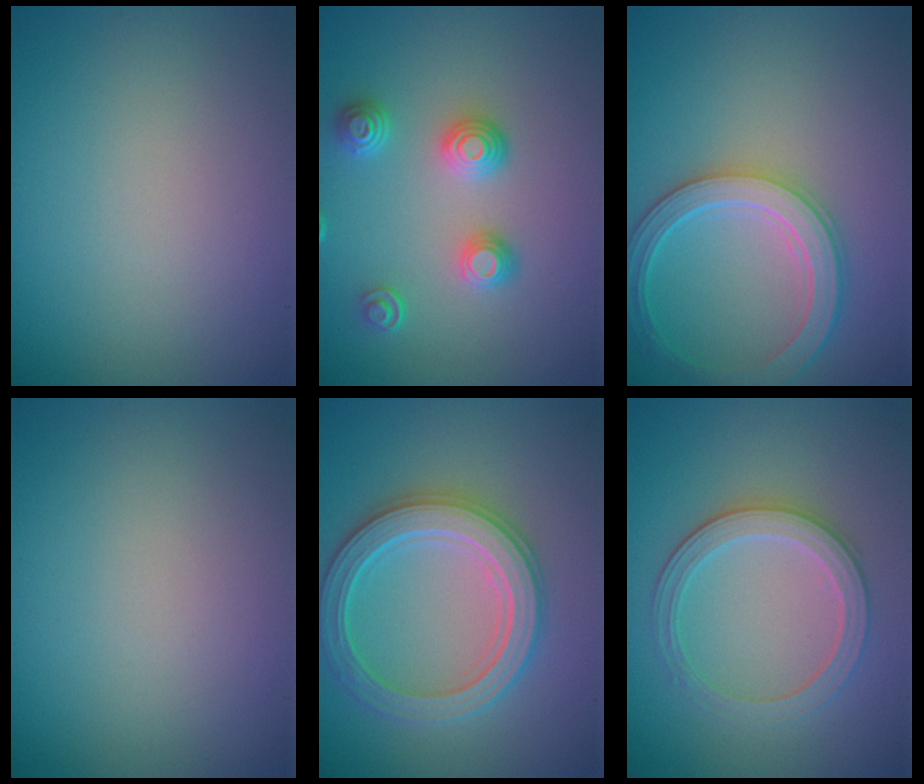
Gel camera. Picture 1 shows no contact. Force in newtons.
{"total": 3.2, "press": 2.8, "slide": 1.5}
{"total": 4.1, "press": 4.0, "slide": 1.1}
{"total": 0.0}
{"total": 5.5, "press": 5.5, "slide": 0.9}
{"total": 3.5, "press": 3.2, "slide": 1.5}